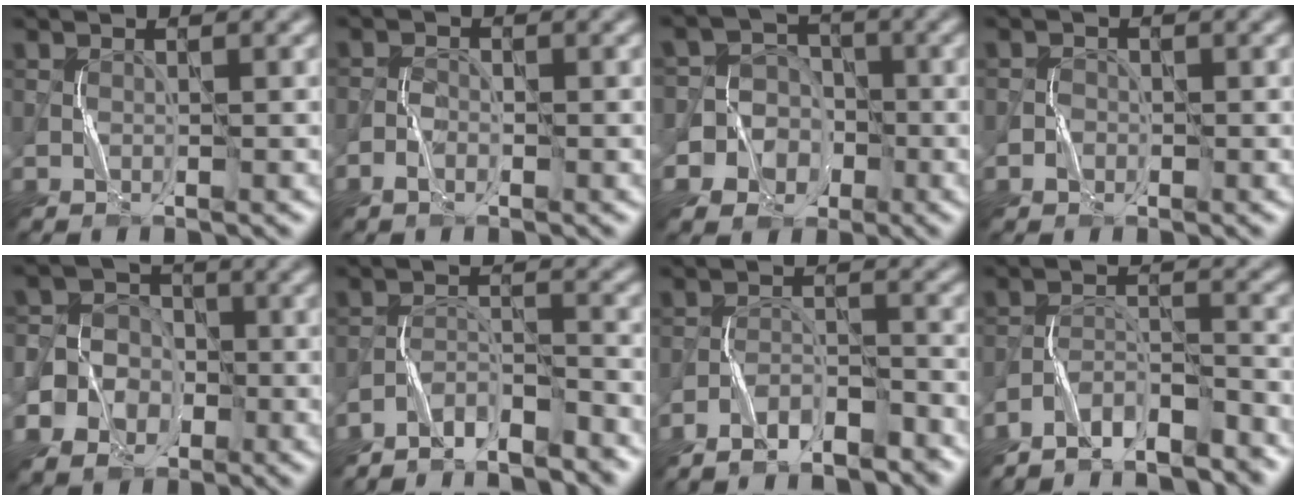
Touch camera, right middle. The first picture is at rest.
{"total": 1.2, "force": [-0.7, 0.7, 0.7], "torque": [-0.011, 0.004, -0.016]}
{"total": 9.9, "force": [-3.5, 9.2, 1.7], "torque": [-0.052, 0.004, -0.085]}
{"total": 0.8, "force": [-0.3, 0.7, 0.1], "torque": [0.006, 0.002, -0.006]}
{"total": 8.1, "force": [-2.6, 7.4, 2.1], "torque": [-0.050, 0.005, -0.072]}
{"total": 4.5, "force": [-4.2, 0.8, 1.2], "torque": [-0.025, -0.002, -0.081]}
{"total": 5.1, "force": [-4.4, 1.4, 2.0], "torque": [-0.032, -0.006, -0.078]}
{"total": 5.5, "force": [-5.1, 1.1, 1.9], "torque": [-0.035, -0.006, -0.093]}